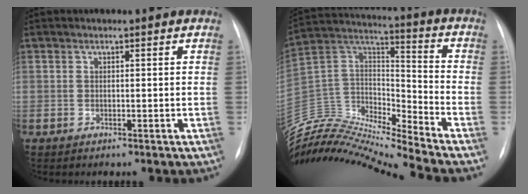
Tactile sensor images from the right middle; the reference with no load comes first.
{"total": 18.9, "force": [-18.4, -1.1, 4.0], "torque": [-0.066, 0.048, -0.331]}